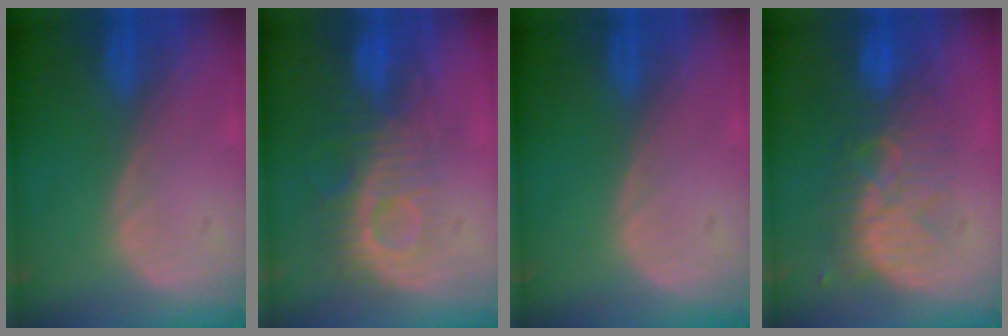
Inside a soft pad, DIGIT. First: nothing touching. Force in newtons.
{"total": 9.3, "press": 8.2, "slide": 4.4}
{"total": 0.0}
{"total": 8.3, "press": 8.1, "slide": 2.0}